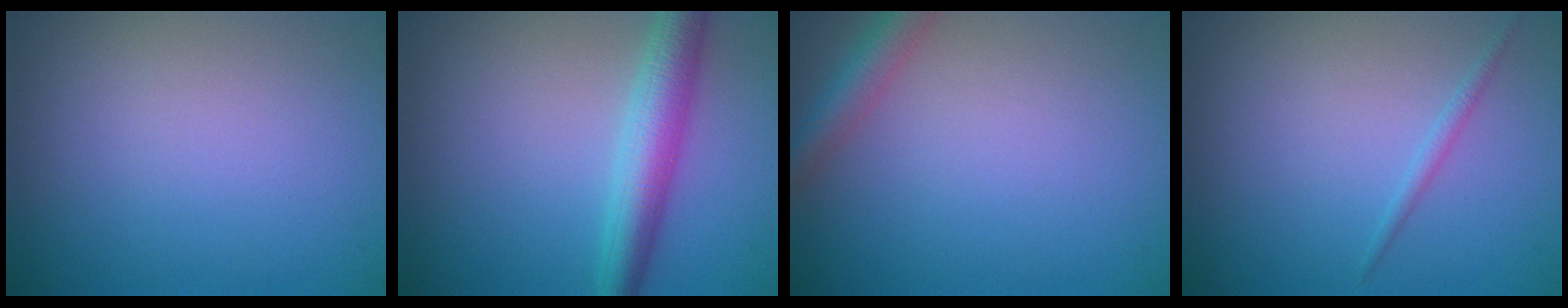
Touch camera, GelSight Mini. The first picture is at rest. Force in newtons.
{"total": 4.4, "press": 4.4, "slide": 0.0}
{"total": 2.8, "press": 2.8, "slide": 0.1}
{"total": 0.9, "press": 0.9, "slide": 0.0}